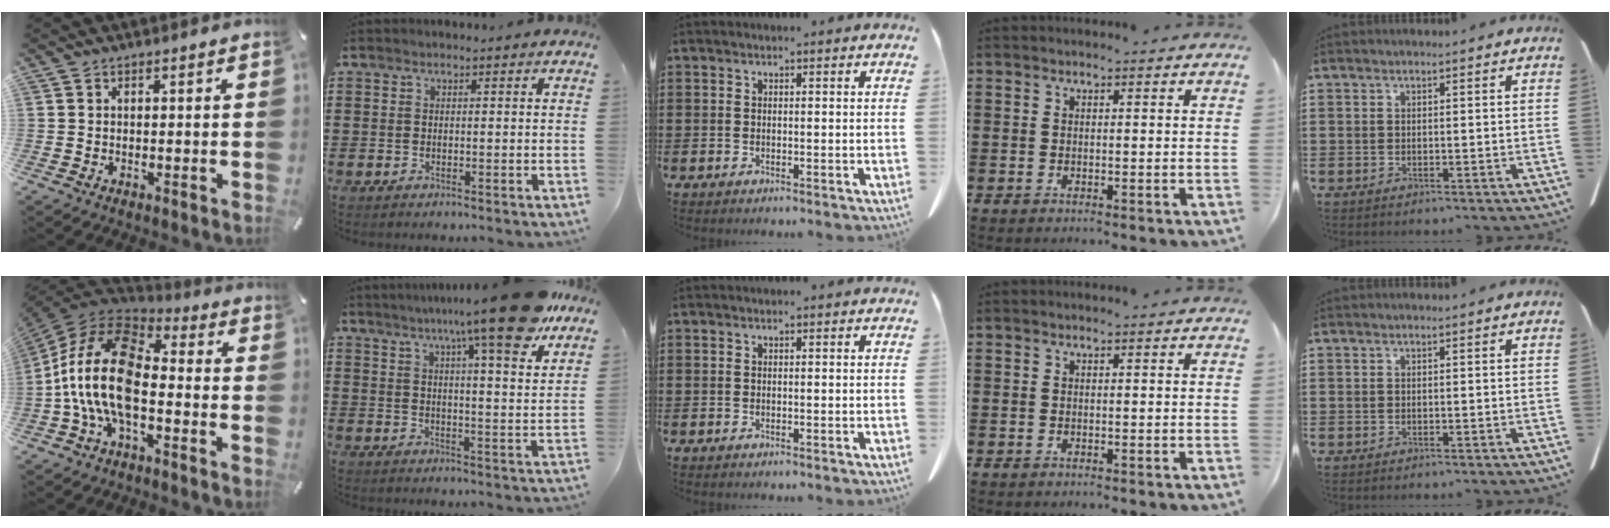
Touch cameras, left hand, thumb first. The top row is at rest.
{"thumb": {"total": 19.4, "force": [-4.5, 10.5, 15.6], "torque": [-0.328, 0.025, -0.081]}, "index": {"total": 13.6, "force": [9.9, 0.6, 9.3], "torque": [-0.158, -0.038, 0.155]}}